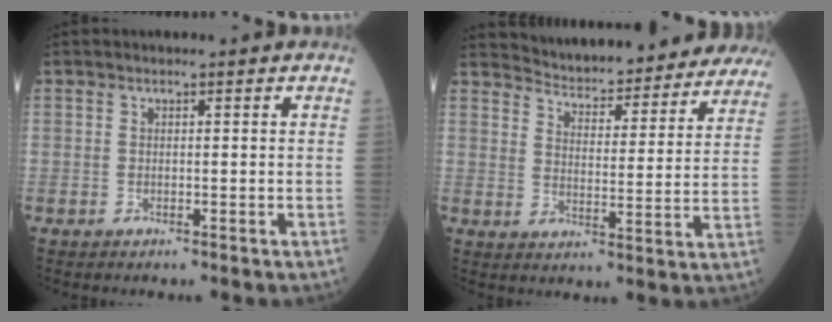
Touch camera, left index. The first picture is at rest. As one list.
[{"total": 23.3, "force": [22.1, 4.1, 6.1], "torque": [-0.078, -0.045, 0.275]}]